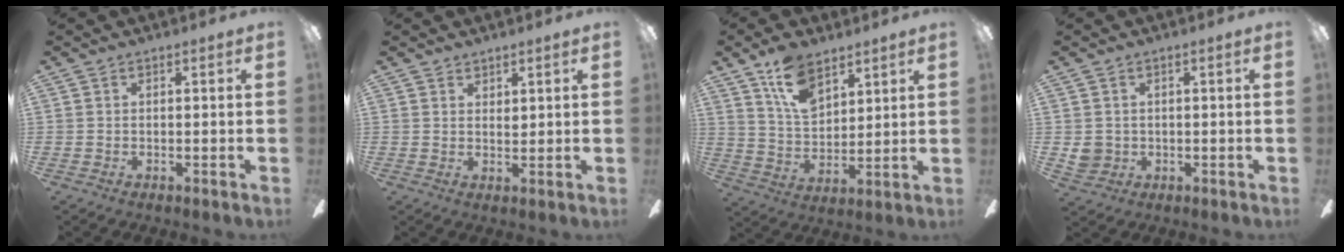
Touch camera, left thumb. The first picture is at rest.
{"total": 2.0, "force": [1.6, 1.0, 0.6], "torque": [-0.004, -0.004, 0.029]}
{"total": 12.4, "force": [7.8, 7.0, 6.6], "torque": [-0.119, -0.025, 0.147]}
{"total": 3.6, "force": [0.7, 3.4, 0.9], "torque": [-0.015, 0.004, 0.015]}